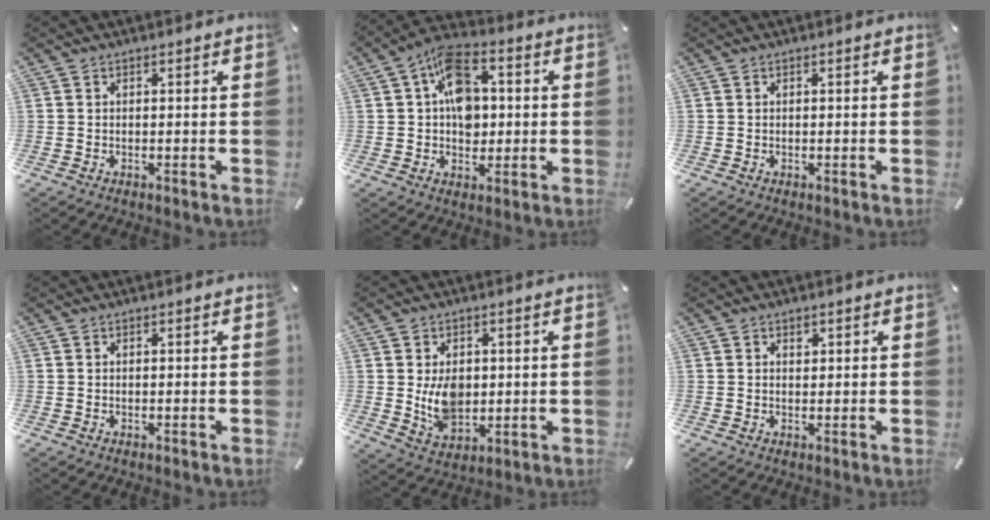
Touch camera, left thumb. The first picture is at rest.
{"total": 12.0, "force": [1.6, 8.6, 8.2], "torque": [-0.137, 0.006, 0.032]}
{"total": 0.0}
{"total": 0.0}
{"total": 8.6, "force": [0.8, 6.6, 5.5], "torque": [-0.087, -0.011, 0.012]}
{"total": 1.1, "force": [0.5, 0.9, 0.4], "torque": [0.007, -0.005, 0.007]}